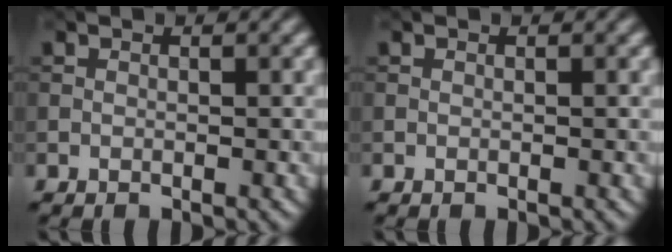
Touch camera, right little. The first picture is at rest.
{"total": 0.0}